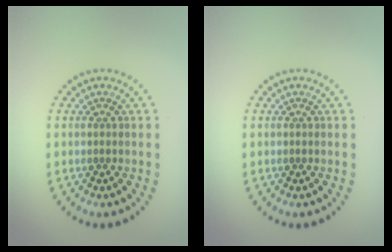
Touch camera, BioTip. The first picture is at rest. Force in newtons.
{"total": 0.0}